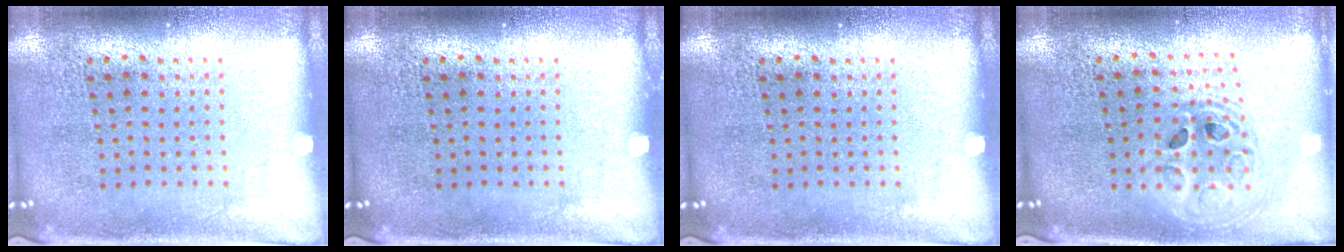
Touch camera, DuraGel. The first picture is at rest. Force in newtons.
{"total": 0.0}
{"total": 0.0}
{"total": 2.0, "press": 1.6, "slide": 1.2}